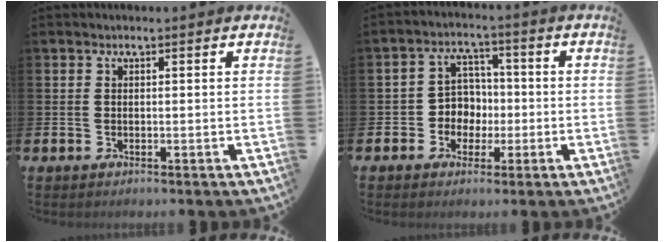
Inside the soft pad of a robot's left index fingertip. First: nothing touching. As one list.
[{"total": 4.7, "force": [-0.5, 4.5, 1.1], "torque": [-0.040, 0.007, -0.016]}]